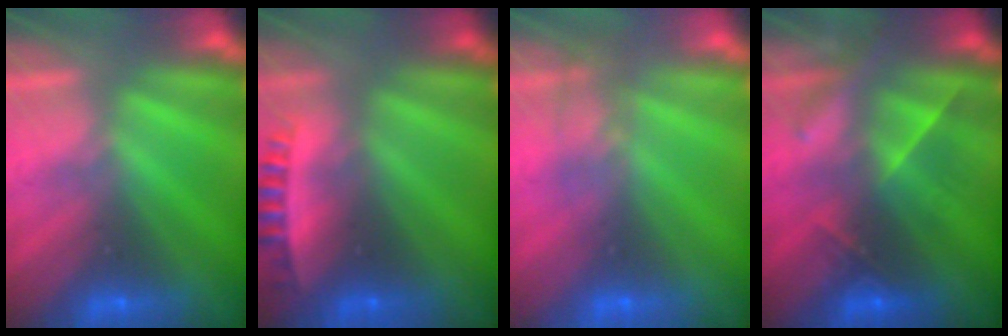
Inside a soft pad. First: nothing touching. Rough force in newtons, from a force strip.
{"total": 2.7}
{"total": 1.4}
{"total": 2.8}